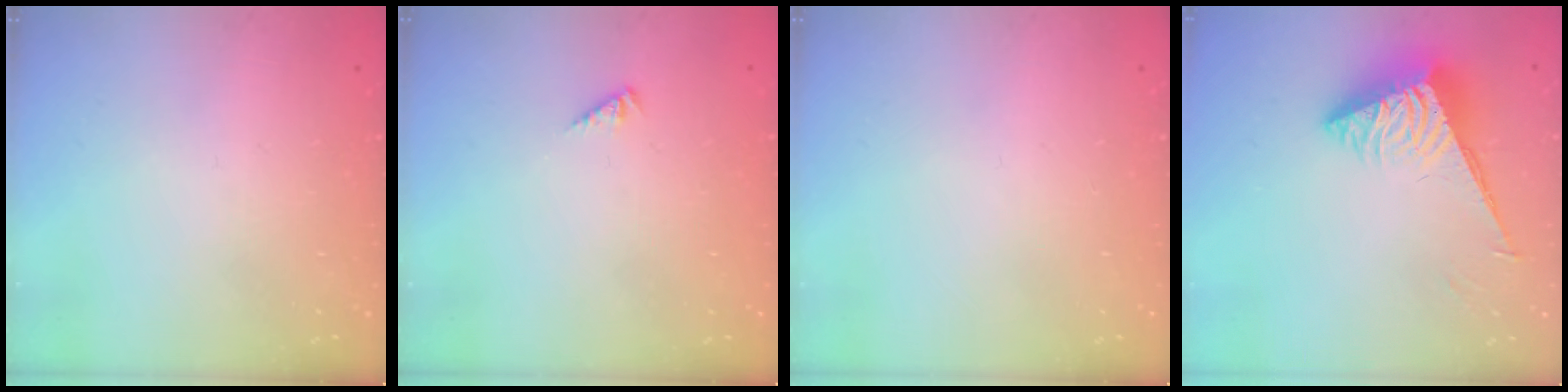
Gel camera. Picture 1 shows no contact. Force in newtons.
{"total": 1.0, "press": 1.0, "slide": 0.3}
{"total": 0.0}
{"total": 7.0, "press": 7.0, "slide": 0.4}